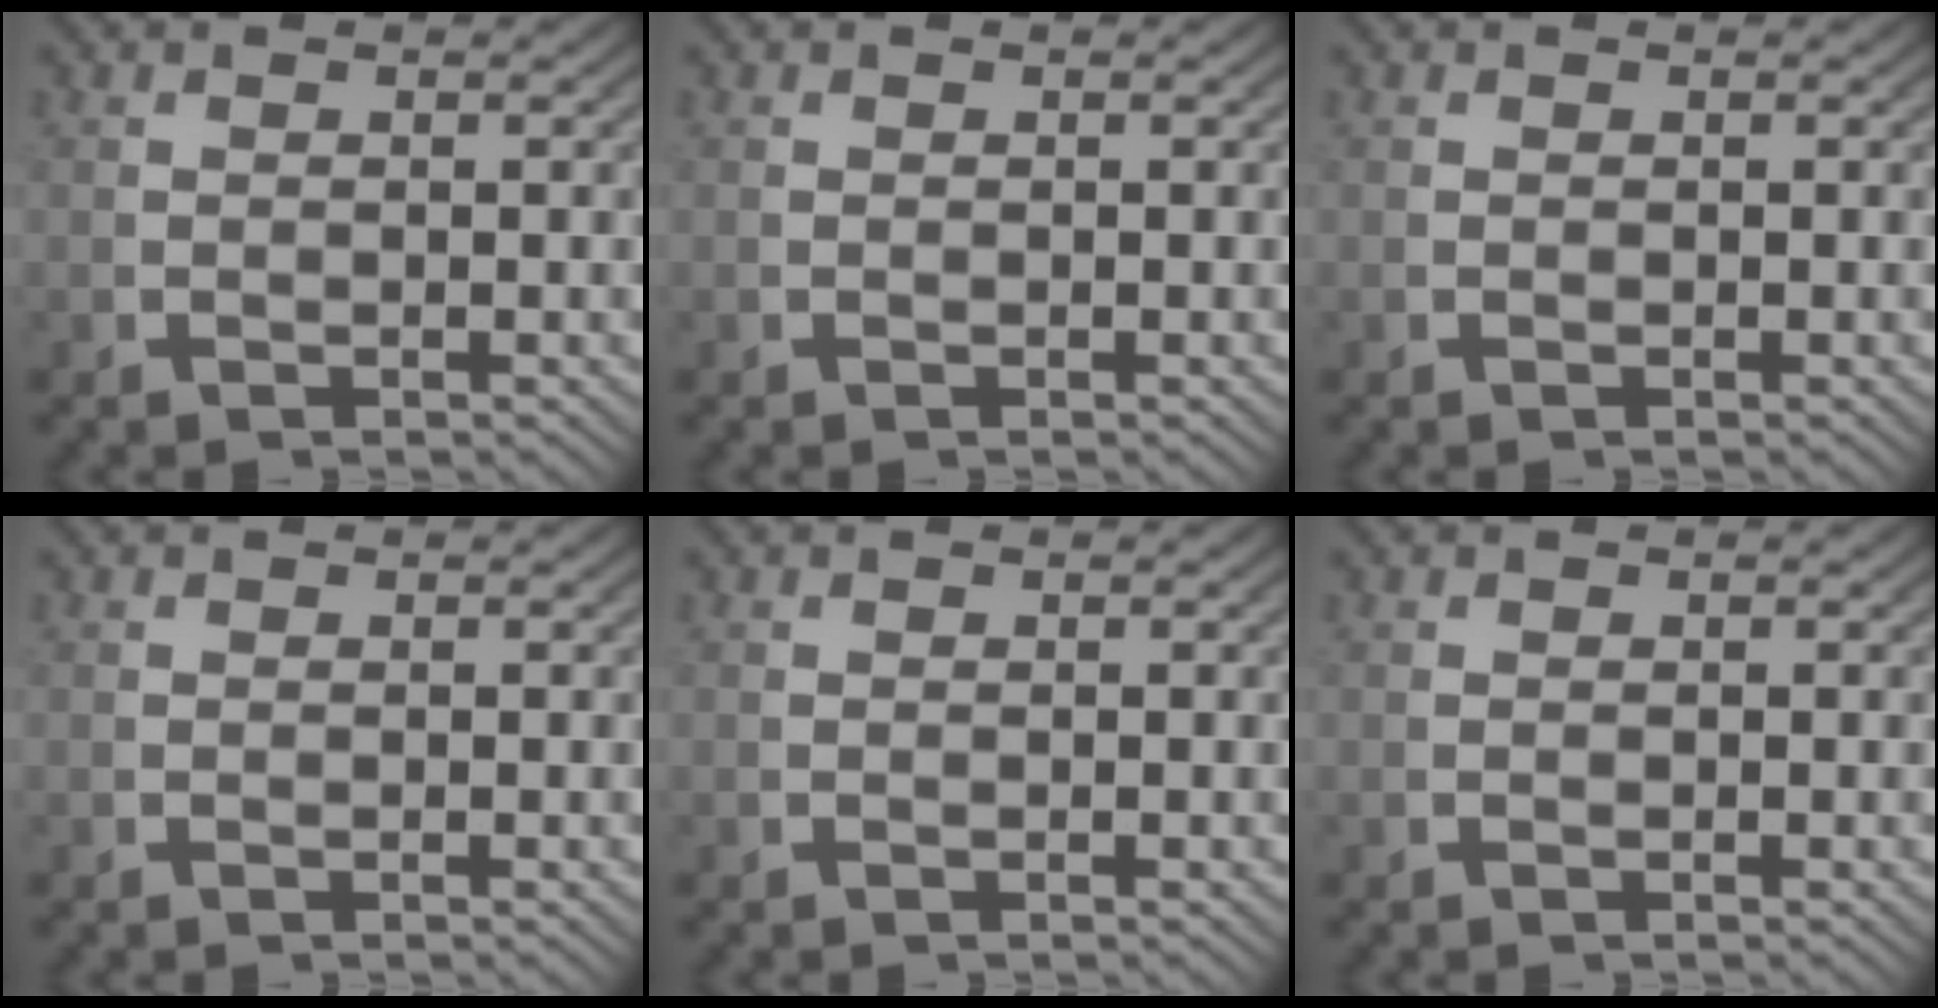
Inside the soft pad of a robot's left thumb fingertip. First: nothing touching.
{"total": 0.0}
{"total": 0.0}
{"total": 0.0}
{"total": 0.0}
{"total": 0.0}